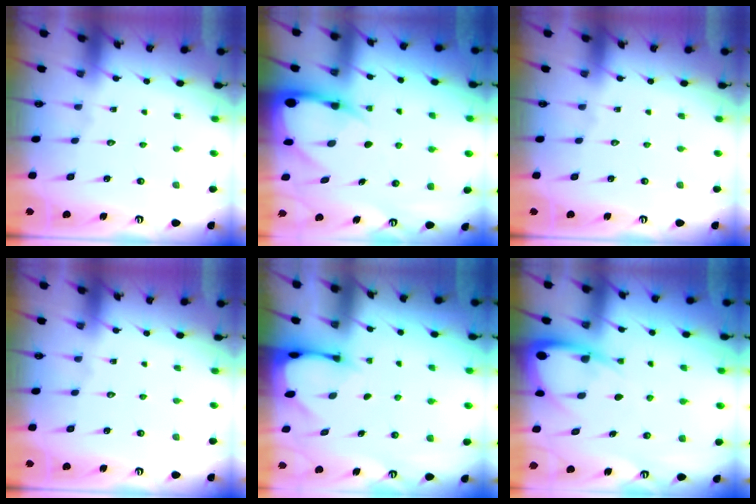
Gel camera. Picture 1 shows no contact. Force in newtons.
{"total": 7.5, "press": 7.4, "slide": 0.7}
{"total": 0.0}
{"total": 0.0}
{"total": 2.0, "press": 2.0, "slide": 0.1}
{"total": 7.6, "press": 7.5, "slide": 0.8}